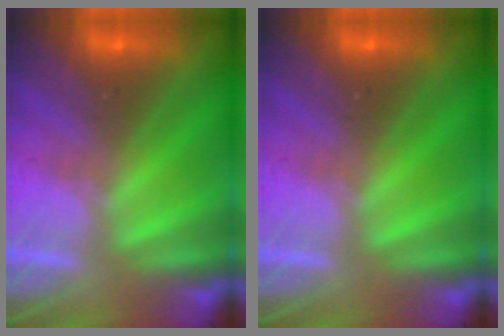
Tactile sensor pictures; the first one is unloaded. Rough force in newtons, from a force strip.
{"total": 0.0}